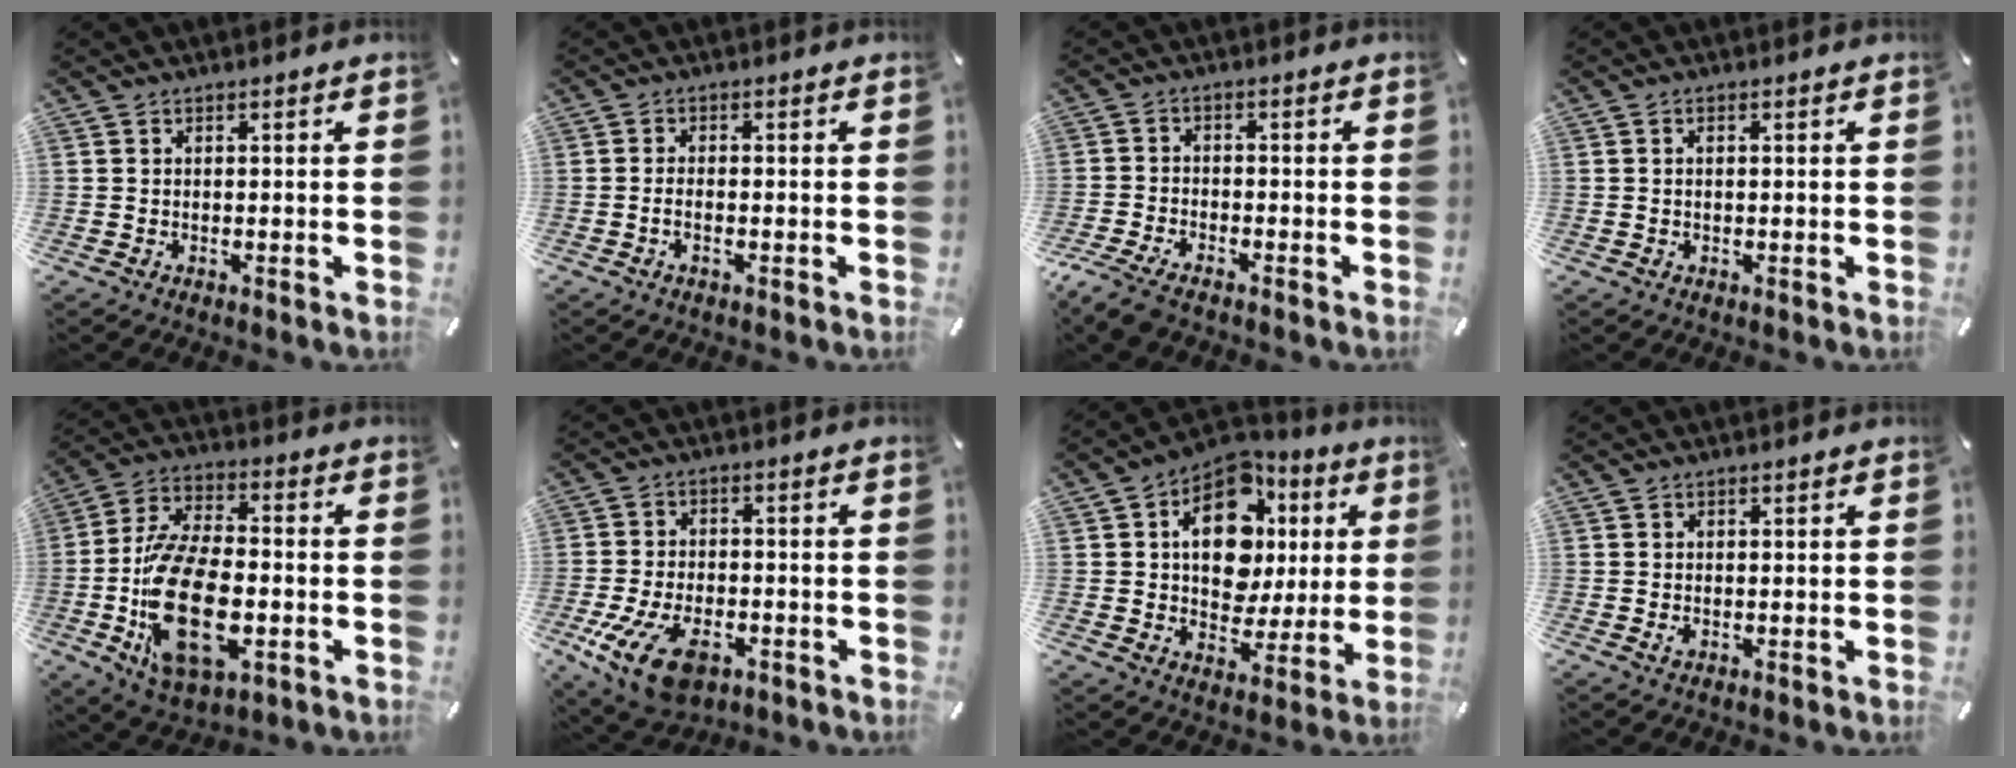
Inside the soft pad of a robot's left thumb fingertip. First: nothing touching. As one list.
[{"total": 1.9, "force": [-0.7, 0.7, 1.6], "torque": [-0.029, 0.003, -0.013]}, {"total": 5.1, "force": [-4.0, 2.0, 2.4], "torque": [-0.069, 0.006, -0.082]}, {"total": 1.0, "force": [0.1, 0.4, 0.9], "torque": [-0.018, 0.003, 0.001]}, {"total": 20.8, "force": [-5.2, 12.0, 16.2], "torque": [-0.323, 0.000, -0.086]}, {"total": 12.6, "force": [-5.8, 7.5, 8.3], "torque": [-0.175, 0.022, -0.100]}, {"total": 16.2, "force": [4.1, 12.0, 10.1], "torque": [-0.152, -0.011, 0.080]}, {"total": 1.0, "force": [-0.1, 0.7, 0.6], "torque": [-0.012, 0.002, -0.002]}]